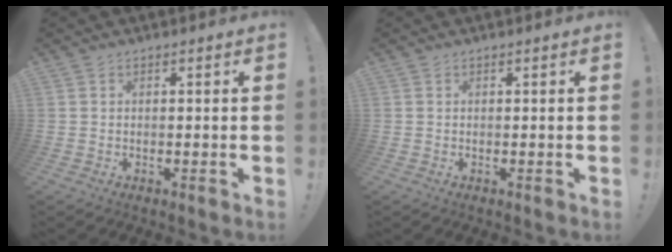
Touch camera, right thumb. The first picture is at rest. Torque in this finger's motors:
{"motor_torque": [-0.01, 0.09, 0.12, -0.06, -0.03]}